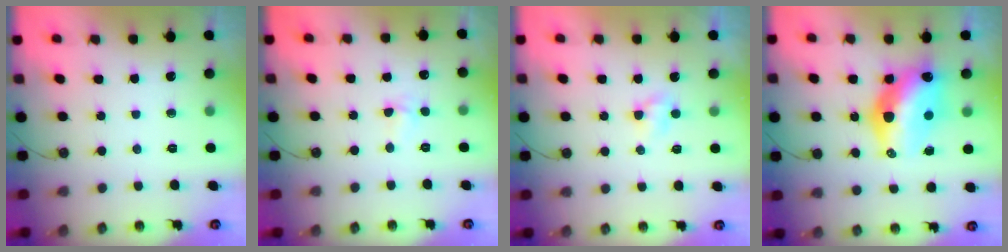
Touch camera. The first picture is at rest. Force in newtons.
{"total": 2.9, "press": 2.9, "slide": 0.4}
{"total": 2.4, "press": 2.4, "slide": 0.3}
{"total": 14.4, "press": 14.3, "slide": 1.3}